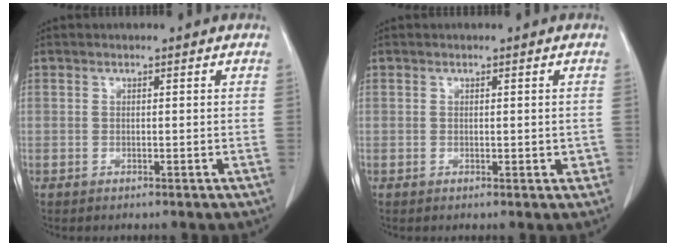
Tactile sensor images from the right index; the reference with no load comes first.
{"total": 1.6, "force": [-0.1, 0.9, 1.3], "torque": [-0.011, -0.001, 0.002]}